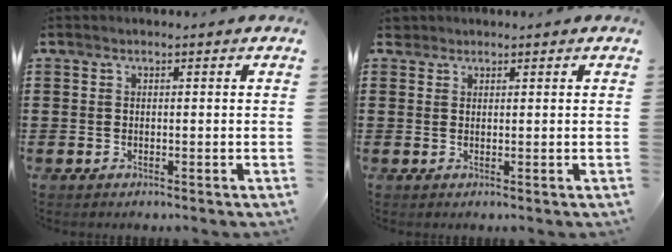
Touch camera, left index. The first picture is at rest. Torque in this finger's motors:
{"motor_torque": [0.26, -0.19, -0.05, 0.00]}